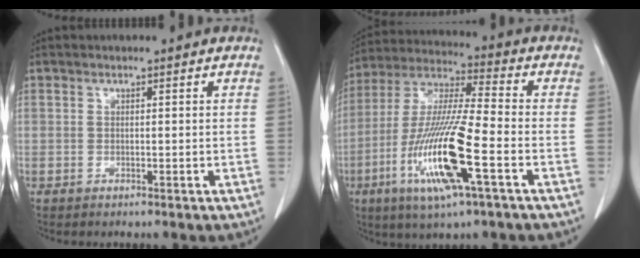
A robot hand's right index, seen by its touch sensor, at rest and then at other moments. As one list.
[{"total": 16.7, "force": [-5.8, 1.2, 15.7], "torque": [-0.322, -0.020, -0.109]}]